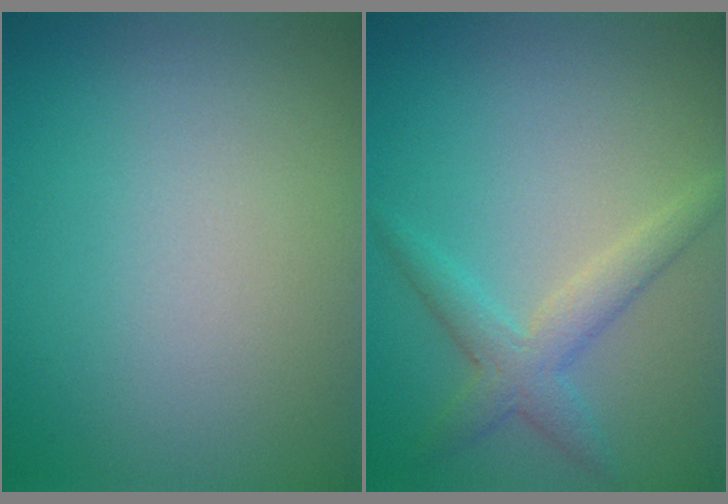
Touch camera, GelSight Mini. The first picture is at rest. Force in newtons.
{"total": 2.9, "press": 2.9, "slide": 0.2}